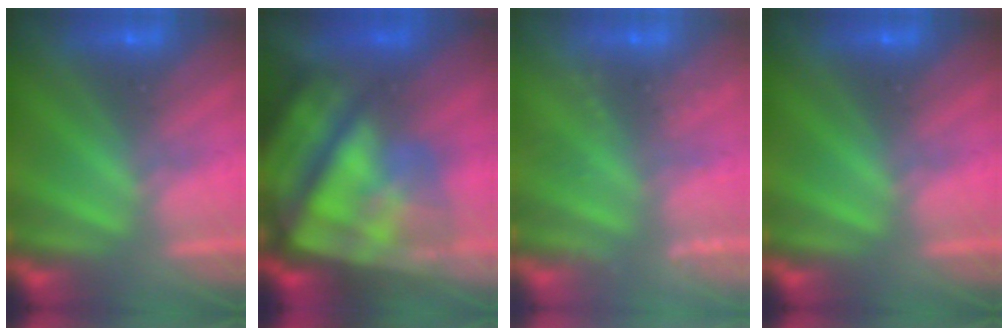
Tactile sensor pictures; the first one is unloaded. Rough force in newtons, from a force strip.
{"total": 7.6}
{"total": 2.4}
{"total": 0.0}